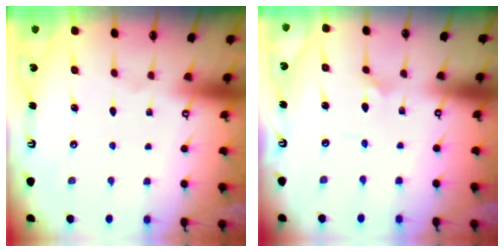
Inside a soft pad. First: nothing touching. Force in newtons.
{"total": 2.4, "press": 2.4, "slide": 0.2}